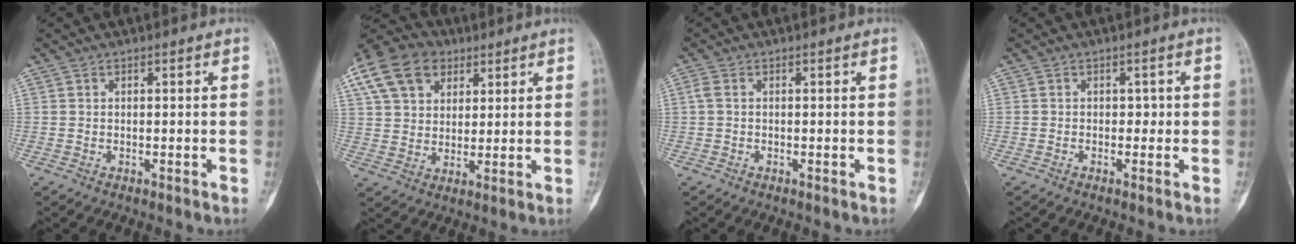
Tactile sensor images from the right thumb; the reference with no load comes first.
{"total": 22.4, "force": [10.7, 16.4, 10.9], "torque": [-0.249, 0.048, 0.203]}
{"total": 1.3, "force": [0.2, 0.8, 1.0], "torque": [-0.029, 0.004, 0.004]}
{"total": 1.1, "force": [-0.1, 0.8, 0.7], "torque": [0.003, 0.004, -0.005]}